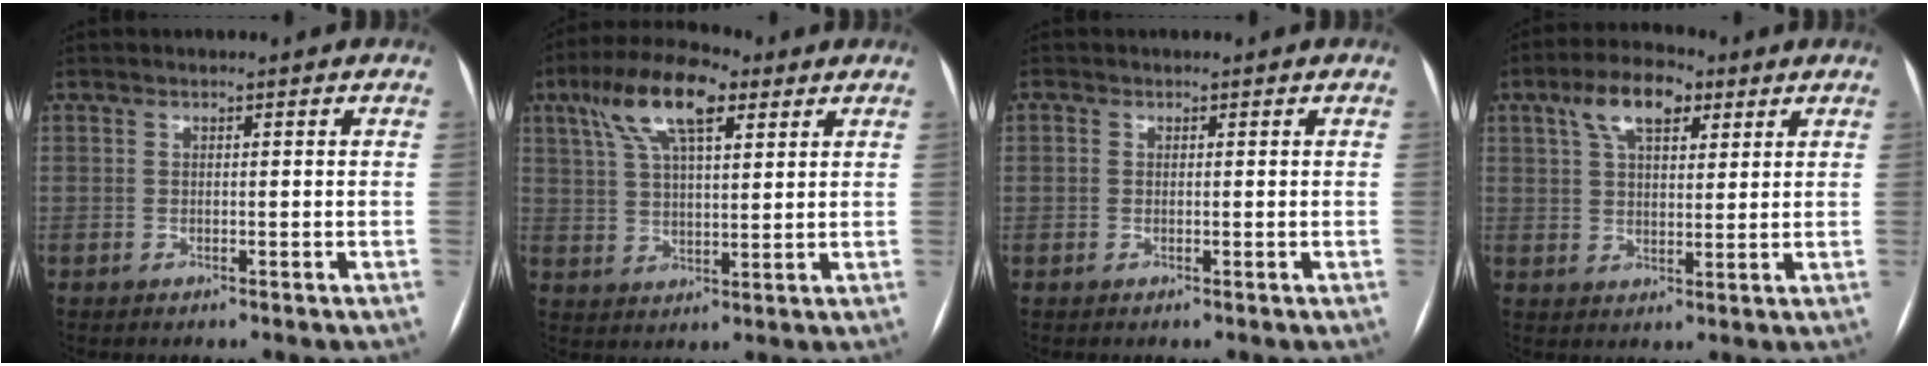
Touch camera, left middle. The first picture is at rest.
{"total": 12.2, "force": [6.3, 4.1, 9.6], "torque": [-0.185, 0.030, 0.112]}
{"total": 0.7, "force": [0.1, 0.6, 0.2], "torque": [-0.002, 0.003, 0.000]}
{"total": 8.8, "force": [4.6, 4.0, 6.4], "torque": [-0.120, 0.026, 0.082]}